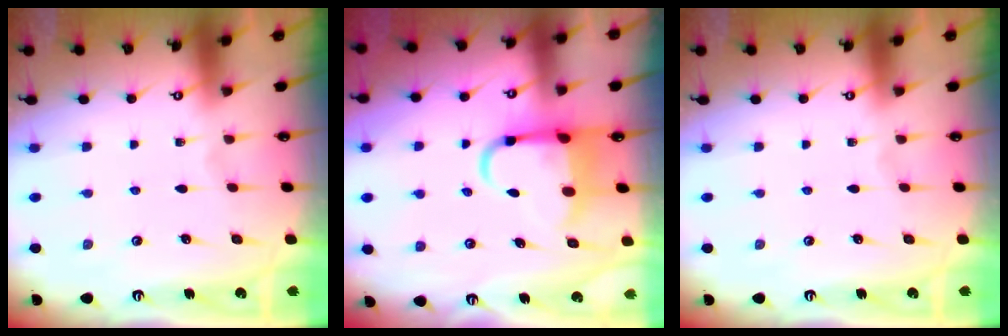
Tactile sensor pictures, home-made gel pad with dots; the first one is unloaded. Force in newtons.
{"total": 7.8, "press": 7.5, "slide": 1.9}
{"total": 0.0}